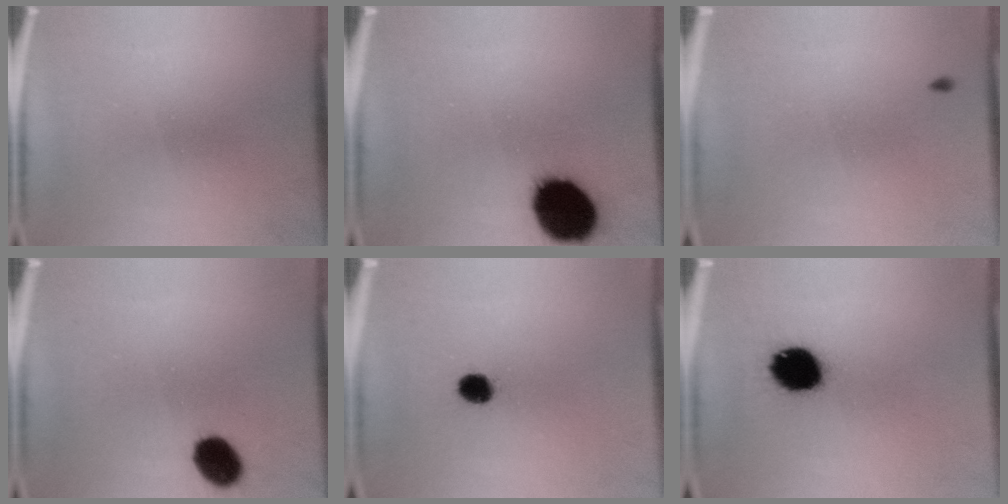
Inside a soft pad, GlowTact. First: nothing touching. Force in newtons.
{"total": 19.0}
{"total": 0.9}
{"total": 7.7}
{"total": 4.2}
{"total": 12.1}